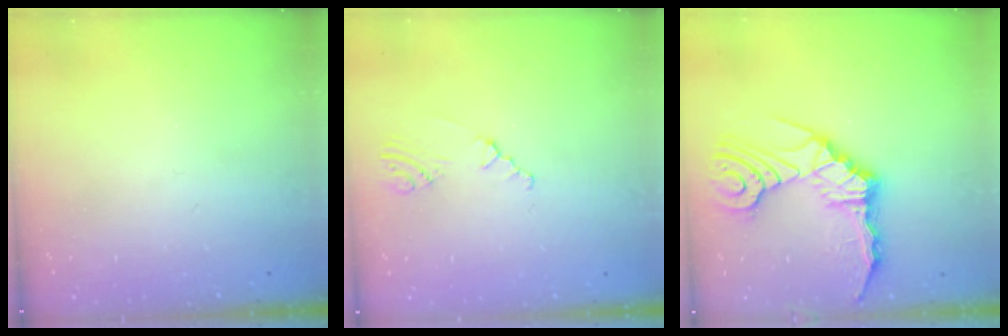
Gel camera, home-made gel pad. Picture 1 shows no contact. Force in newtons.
{"total": 1.0, "press": 0.9, "slide": 0.4}
{"total": 14.8, "press": 13.9, "slide": 5.2}